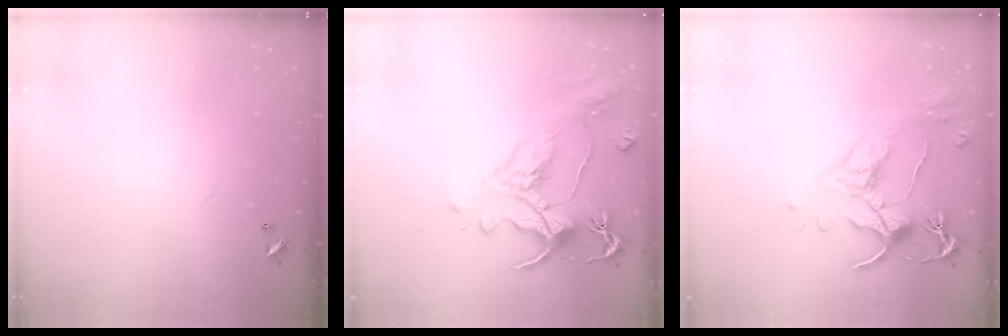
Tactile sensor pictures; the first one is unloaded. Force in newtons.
{"total": 1.5, "press": 0.1, "slide": 1.5}
{"total": 2.5, "press": 2.1, "slide": 1.4}